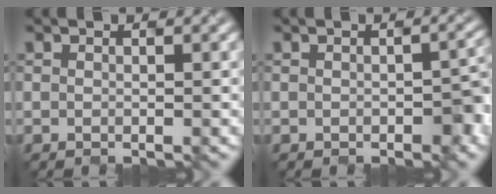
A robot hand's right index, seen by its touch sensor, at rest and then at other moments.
{"total": 2.5, "force": [-0.7, 1.1, 2.2], "torque": [-0.027, 0.008, 0.002]}